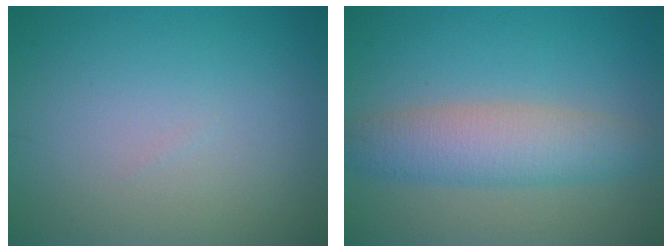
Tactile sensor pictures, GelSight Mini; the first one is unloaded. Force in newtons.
{"total": 5.1, "press": 5.1, "slide": 0.0}